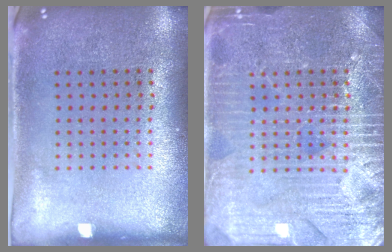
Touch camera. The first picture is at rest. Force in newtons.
{"total": 6.4, "press": 6.4, "slide": 0.8}